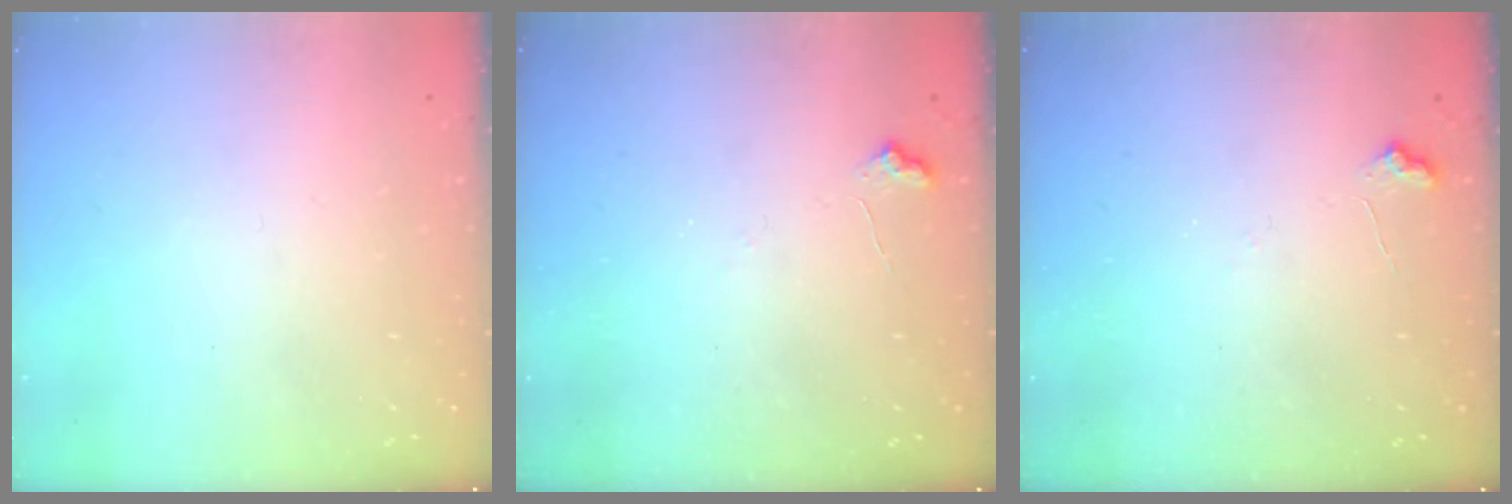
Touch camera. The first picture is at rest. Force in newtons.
{"total": 6.9, "press": 6.9, "slide": 0.7}
{"total": 6.9, "press": 6.9, "slide": 0.7}